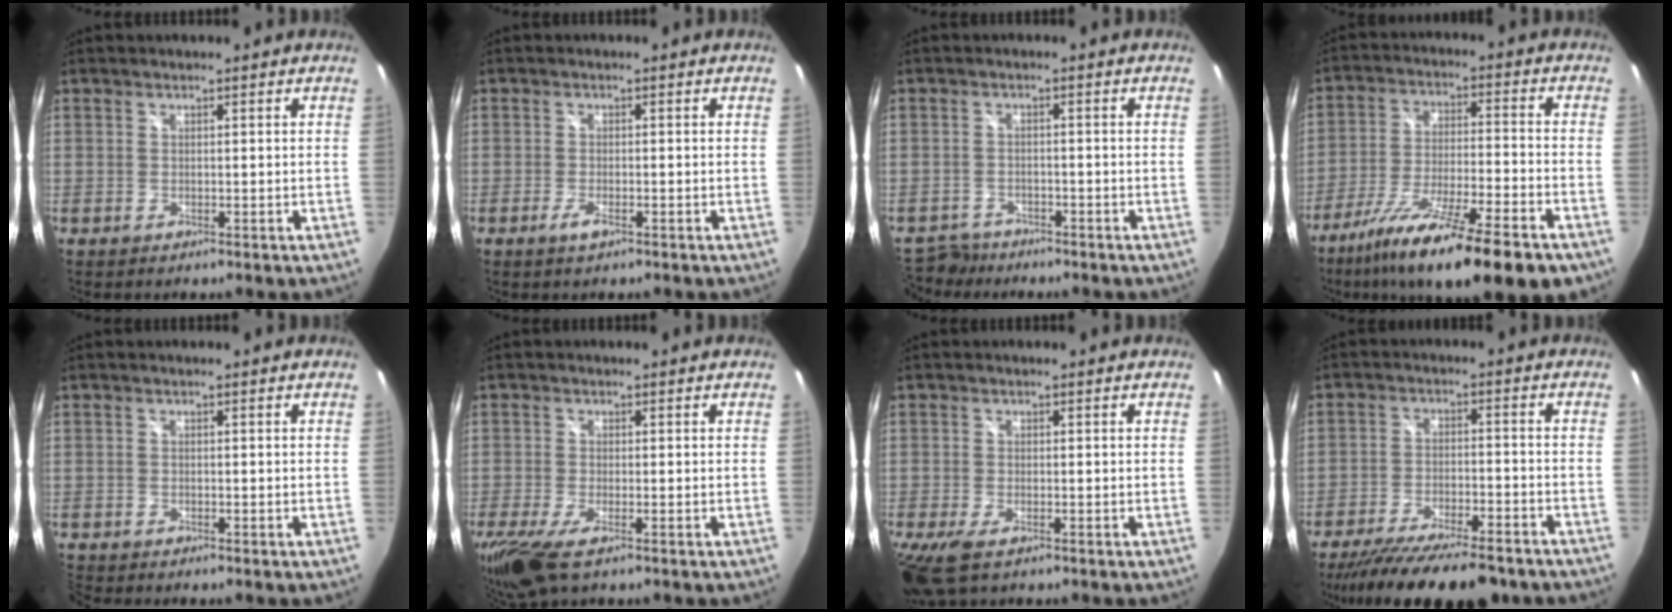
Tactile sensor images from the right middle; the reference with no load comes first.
{"total": 2.0, "force": [-1.1, 0.4, 1.6], "torque": [-0.034, -0.002, -0.021]}
{"total": 7.0, "force": [-5.9, 3.5, 1.5], "torque": [-0.051, -0.001, -0.099]}
{"total": 19.9, "force": [-13.6, 2.5, 14.2], "torque": [-0.252, -0.051, -0.225]}
{"total": 1.9, "force": [-1.9, 0.2, 0.2], "torque": [-0.010, -0.014, -0.041]}
{"total": 8.3, "force": [-5.0, 2.2, 6.3], "torque": [-0.147, -0.035, -0.096]}
{"total": 7.1, "force": [-4.2, 2.8, 5.0], "torque": [-0.118, -0.031, -0.078]}
{"total": 19.4, "force": [-16.2, 4.1, 9.9], "torque": [-0.188, -0.041, -0.241]}